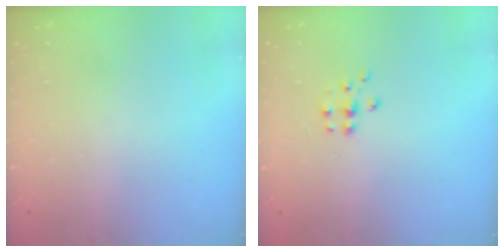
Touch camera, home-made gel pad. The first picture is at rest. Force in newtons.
{"total": 6.2, "press": 6.1, "slide": 0.8}